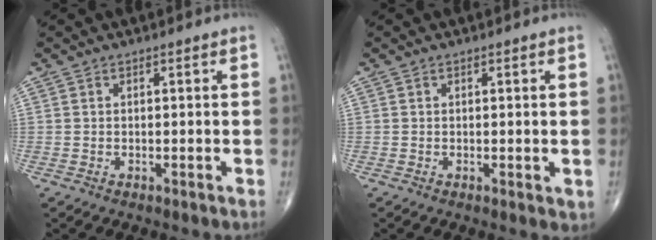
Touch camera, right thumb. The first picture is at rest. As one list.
[{"total": 1.5, "force": [0.0, 0.7, 1.3], "torque": [-0.016, -0.006, -0.001]}]